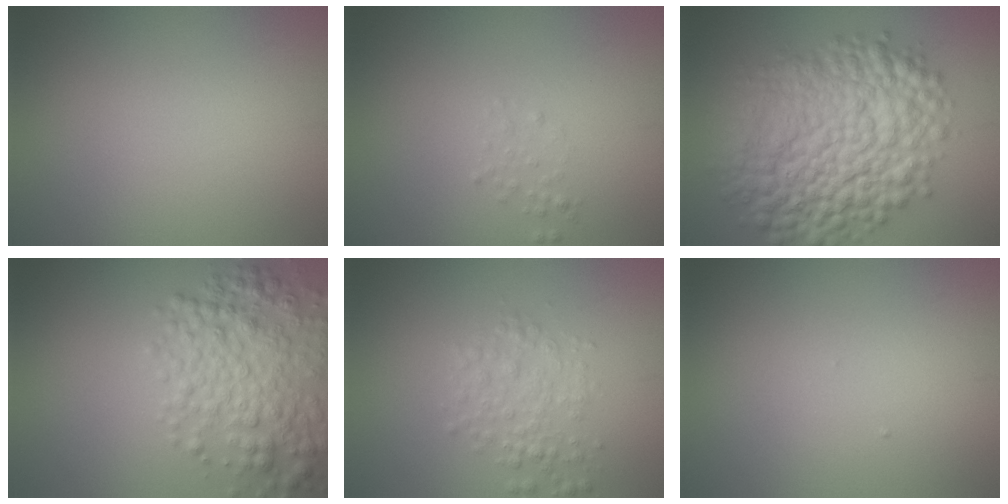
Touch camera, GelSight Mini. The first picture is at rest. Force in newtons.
{"total": 0.8, "press": 0.8, "slide": 0.1}
{"total": 12.6, "press": 12.6, "slide": 0.4}
{"total": 5.8, "press": 5.8, "slide": 0.2}
{"total": 2.5, "press": 2.5, "slide": 0.1}
{"total": 0.0}